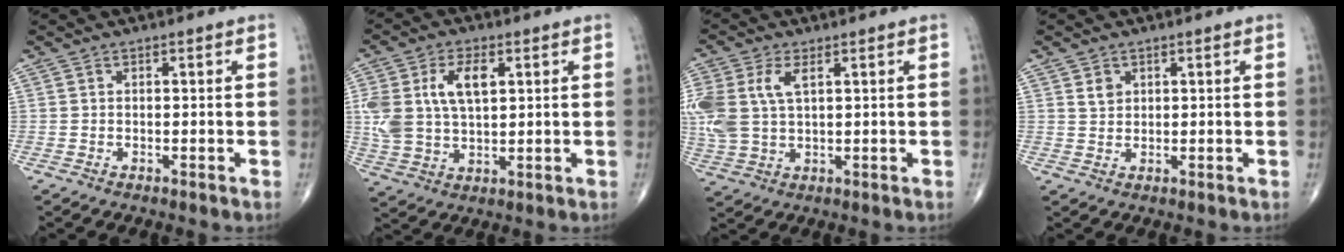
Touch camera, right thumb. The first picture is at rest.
{"total": 11.9, "force": [3.1, 6.7, 9.4], "torque": [-0.189, 0.004, 0.065]}
{"total": 11.4, "force": [3.0, 6.5, 8.9], "torque": [-0.228, 0.009, 0.067]}
{"total": 2.2, "force": [1.0, 1.7, 1.0], "torque": [-0.010, -0.007, 0.020]}